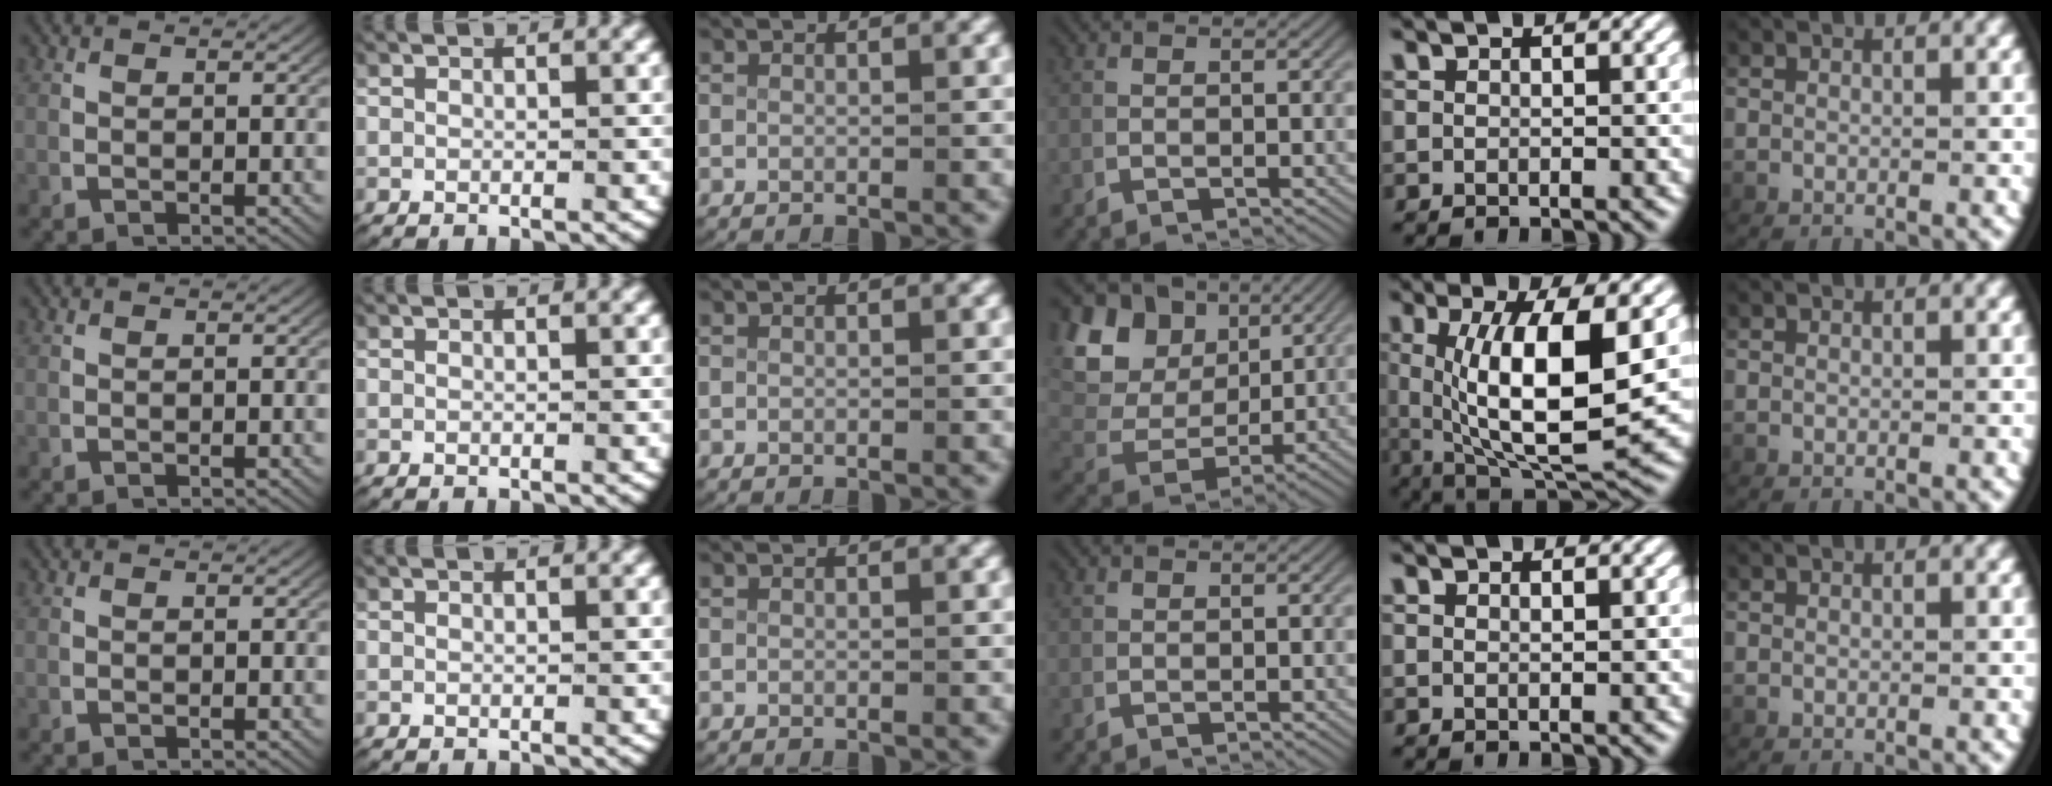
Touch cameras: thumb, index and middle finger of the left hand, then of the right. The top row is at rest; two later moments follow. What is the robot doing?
{"motion": "lift_and_place", "object": "card"}